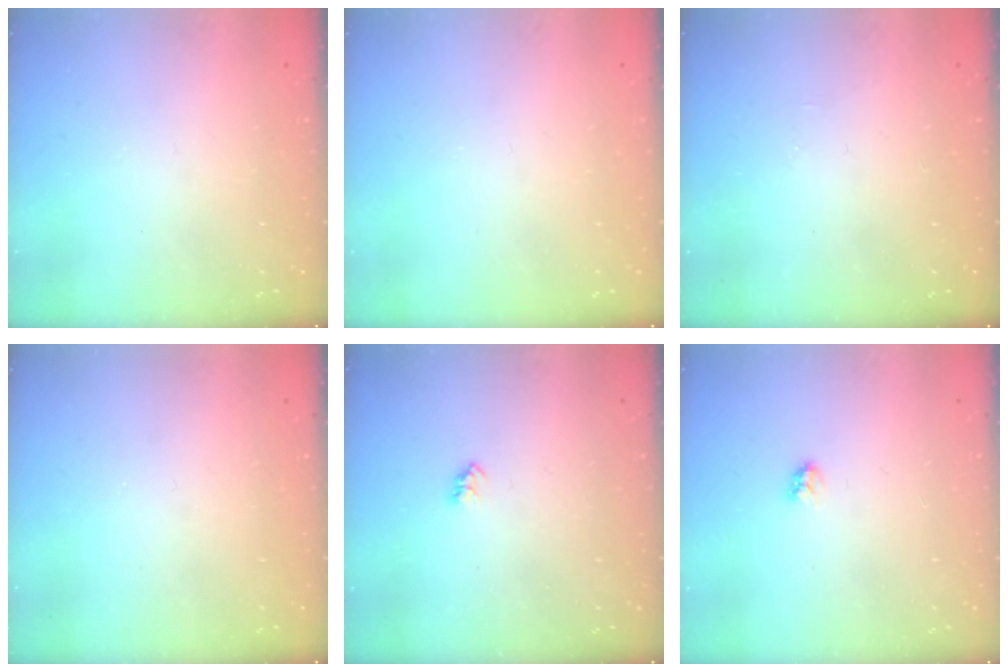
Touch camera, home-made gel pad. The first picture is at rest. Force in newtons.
{"total": 0.0}
{"total": 1.2, "press": 1.2, "slide": 0.3}
{"total": 0.0}
{"total": 2.3, "press": 2.2, "slide": 0.4}
{"total": 3.0, "press": 3.0, "slide": 0.3}